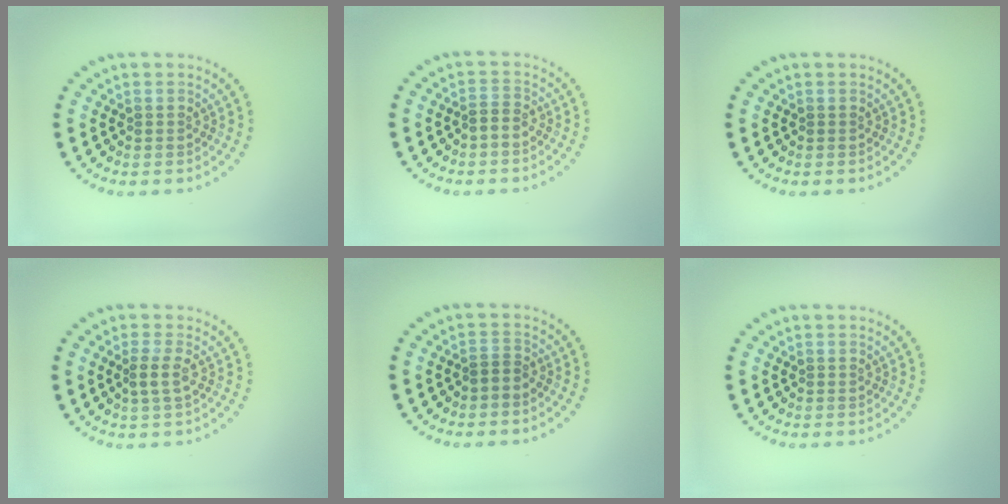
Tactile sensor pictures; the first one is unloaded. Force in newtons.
{"total": 1.1, "press": 0.9, "slide": 0.7}
{"total": 0.0}
{"total": 1.8, "press": 1.4, "slide": 1.0}
{"total": 0.9, "press": 0.6, "slide": 0.6}
{"total": 0.0}